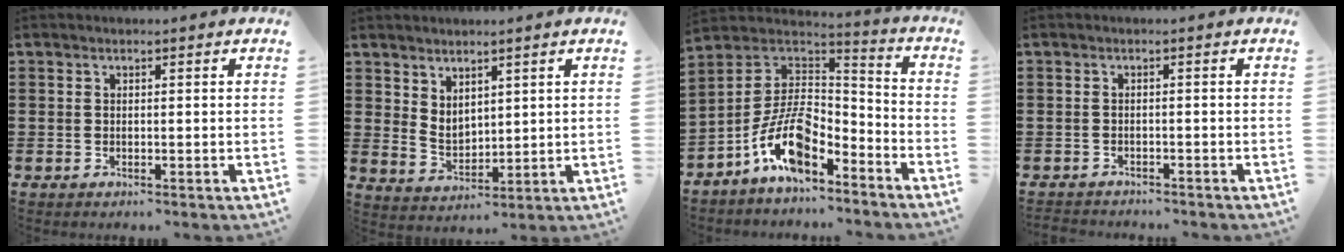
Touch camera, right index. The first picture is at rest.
{"total": 3.7, "force": [3.0, 2.0, 0.7], "torque": [-0.025, -0.001, 0.058]}
{"total": 11.6, "force": [-6.8, 5.1, 7.9], "torque": [-0.182, 0.004, -0.137]}
{"total": 1.2, "force": [-1.2, 0.2, -0.2], "torque": [0.001, 0.006, -0.028]}